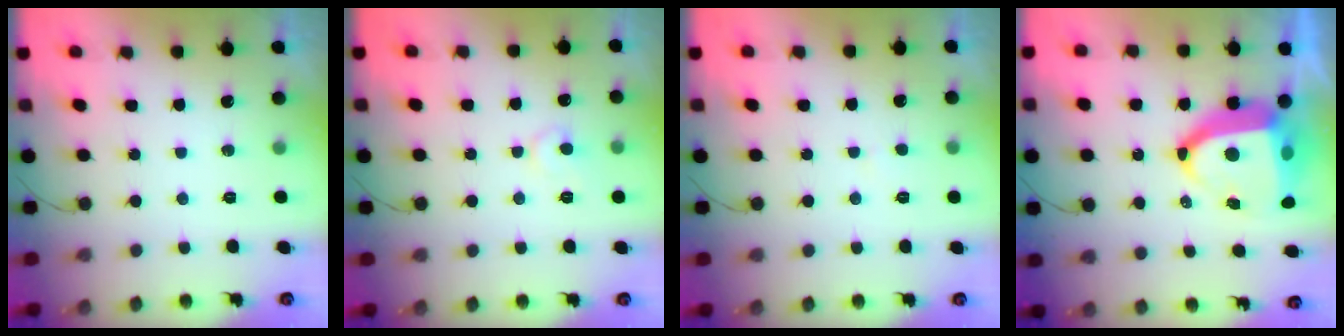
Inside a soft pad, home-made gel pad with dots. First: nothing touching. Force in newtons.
{"total": 5.6, "press": 5.6, "slide": 0.5}
{"total": 1.6, "press": 1.6, "slide": 0.1}
{"total": 15.2, "press": 15.0, "slide": 2.2}